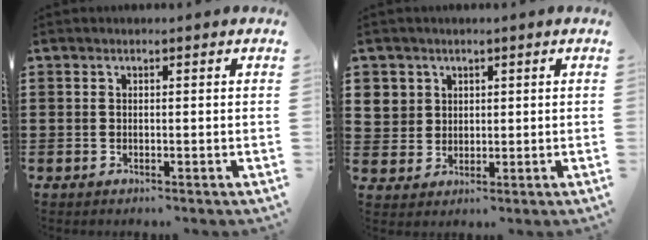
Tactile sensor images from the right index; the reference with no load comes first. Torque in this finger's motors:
{"motor_torque": [-0.43, 0.34, 0.08, 0.01]}